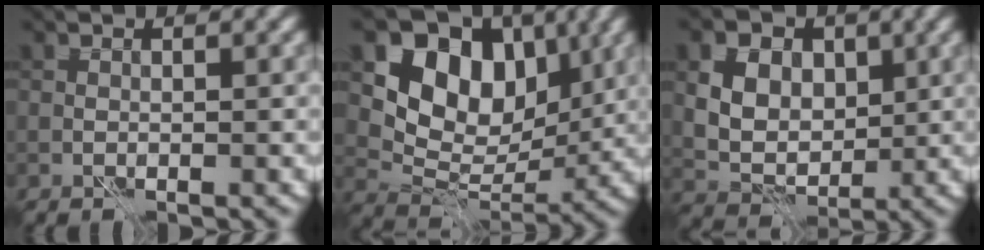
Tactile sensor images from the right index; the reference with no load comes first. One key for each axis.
{"total": 10.3, "fx": 4.3, "fy": 7.2, "fz": 5.9, "tx": -0.102, "ty": -0.009, "tz": 0.072}
{"total": 10.9, "fx": 4.2, "fy": 8.3, "fz": 5.6, "tx": -0.098, "ty": 0.031, "tz": 0.058}